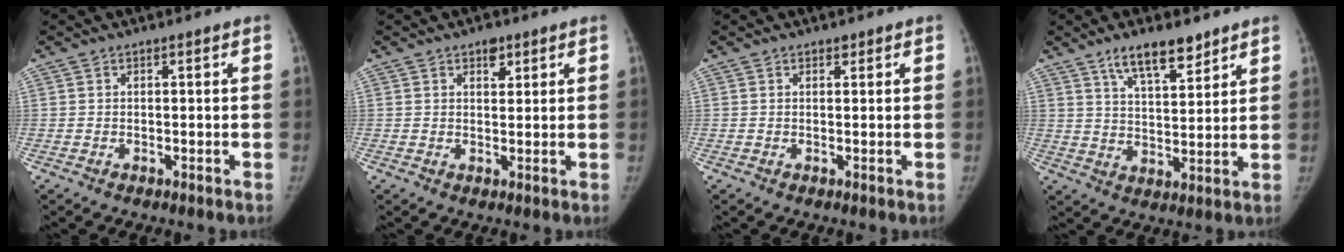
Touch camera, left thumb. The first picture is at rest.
{"total": 2.8, "force": [1.8, 1.7, 1.5], "torque": [-0.007, -0.009, 0.026]}
{"total": 0.6, "force": [0.5, 0.4, 0.2], "torque": [0.005, -0.004, 0.006]}
{"total": 9.3, "force": [6.6, 3.2, 5.8], "torque": [-0.072, -0.041, 0.117]}